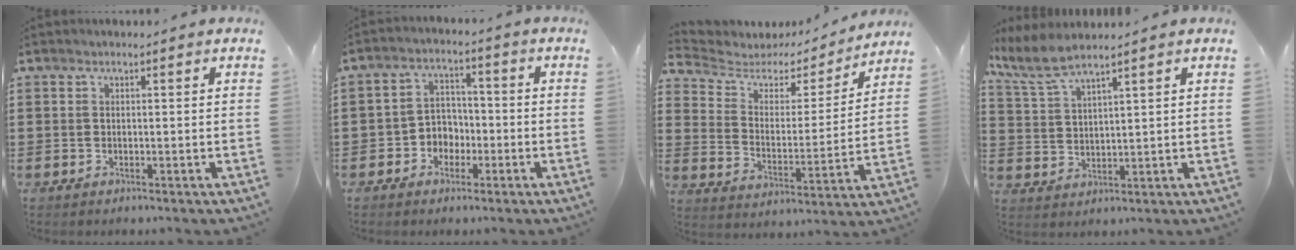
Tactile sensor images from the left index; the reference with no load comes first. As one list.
[{"total": 4.3, "force": [-2.2, 3.5, 1.2], "torque": [-0.034, 0.012, -0.047]}, {"total": 4.0, "force": [3.1, 2.2, 1.1], "torque": [-0.050, -0.020, 0.046]}, {"total": 5.5, "force": [4.6, 0.9, 2.9], "torque": [-0.074, -0.010, 0.083]}]